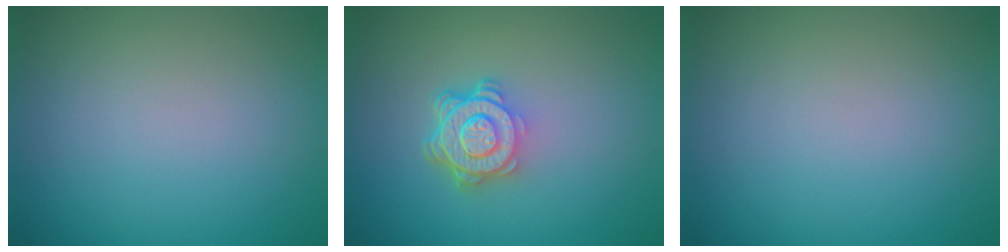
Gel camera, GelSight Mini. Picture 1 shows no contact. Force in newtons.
{"total": 4.9, "press": 3.5, "slide": 3.5}
{"total": 0.0}